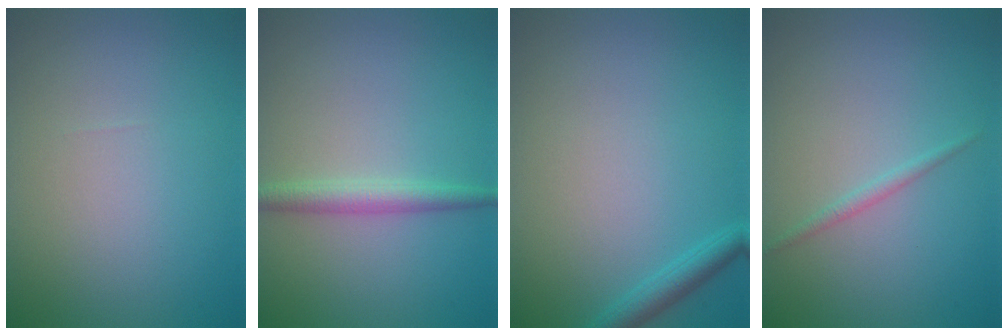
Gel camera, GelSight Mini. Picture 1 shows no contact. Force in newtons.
{"total": 2.2, "press": 2.2, "slide": 0.0}
{"total": 1.8, "press": 1.8, "slide": 0.1}
{"total": 0.9, "press": 0.9, "slide": 0.0}